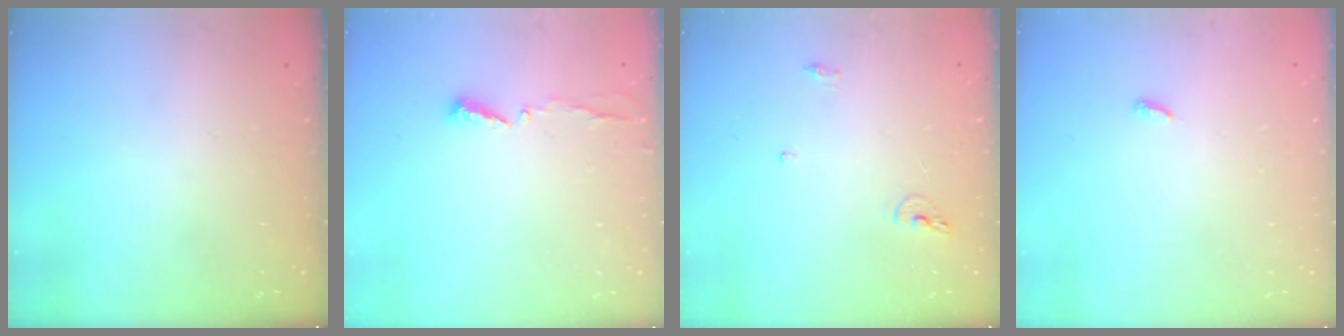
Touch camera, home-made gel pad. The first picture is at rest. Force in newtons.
{"total": 4.8, "press": 4.8, "slide": 0.3}
{"total": 6.6, "press": 6.6, "slide": 0.7}
{"total": 2.5, "press": 2.5, "slide": 0.2}